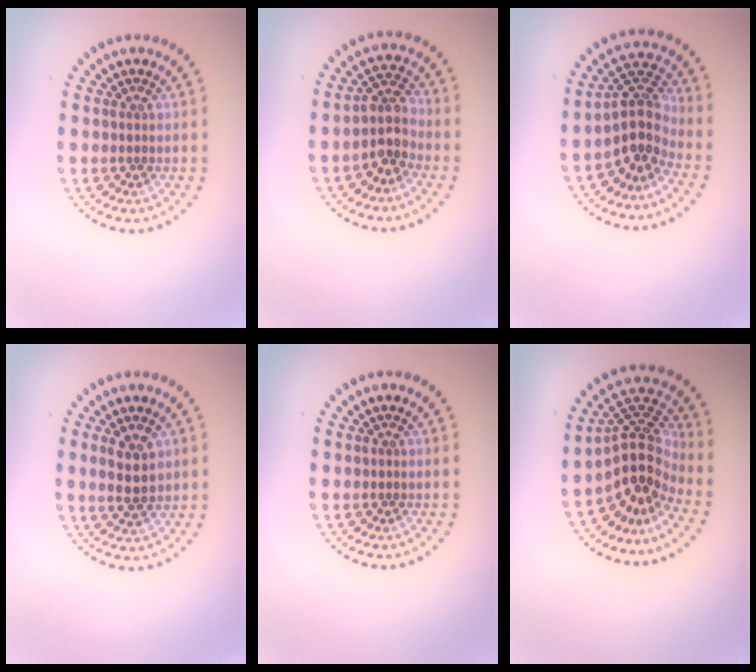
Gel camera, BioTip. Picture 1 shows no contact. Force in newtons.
{"total": 3.1, "press": 2.5, "slide": 1.9}
{"total": 4.0, "press": 3.3, "slide": 2.3}
{"total": 2.8, "press": 2.8, "slide": 0.5}
{"total": 0.0}
{"total": 4.8, "press": 3.5, "slide": 3.3}